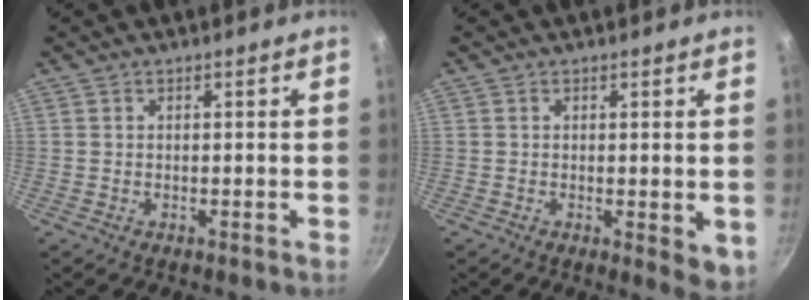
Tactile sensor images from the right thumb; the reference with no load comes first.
{"total": 4.5, "force": [-0.4, 1.7, 4.2], "torque": [-0.050, -0.013, -0.004]}